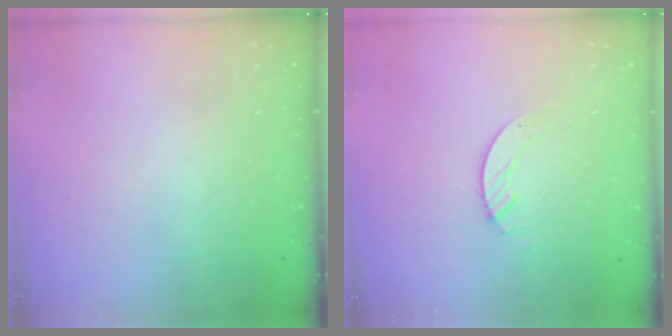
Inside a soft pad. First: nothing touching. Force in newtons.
{"total": 2.4, "press": 2.4, "slide": 0.2}